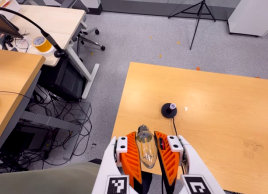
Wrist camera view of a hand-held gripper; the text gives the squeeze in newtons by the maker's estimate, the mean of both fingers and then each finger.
{"total": 21.5, "left": 23.3, "right": 19.8}